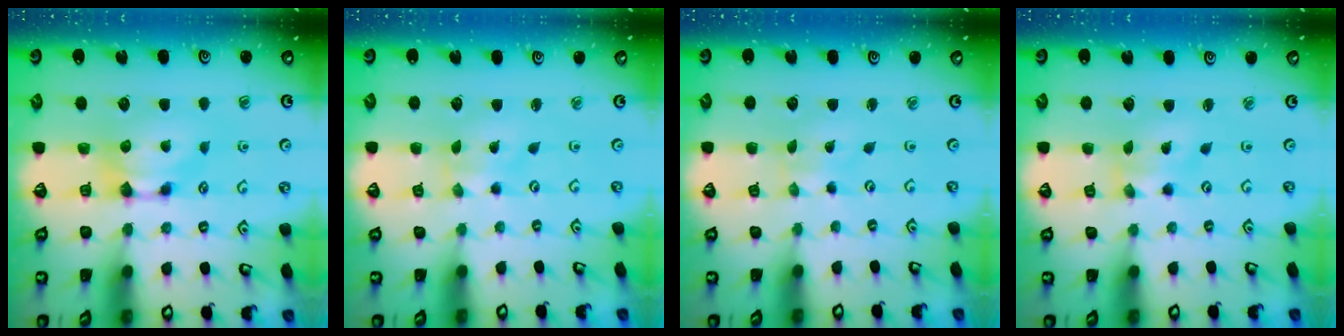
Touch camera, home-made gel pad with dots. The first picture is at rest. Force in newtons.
{"total": 4.1, "press": 4.1, "slide": 0.7}
{"total": 5.9, "press": 5.9, "slide": 0.5}
{"total": 2.6, "press": 2.5, "slide": 0.9}